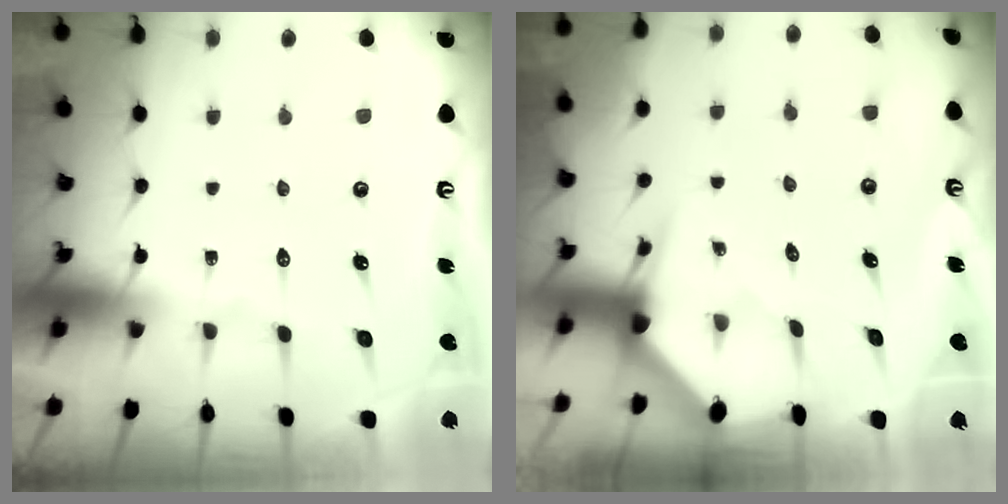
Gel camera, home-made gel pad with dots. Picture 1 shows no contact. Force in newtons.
{"total": 3.2, "press": 3.2, "slide": 0.1}